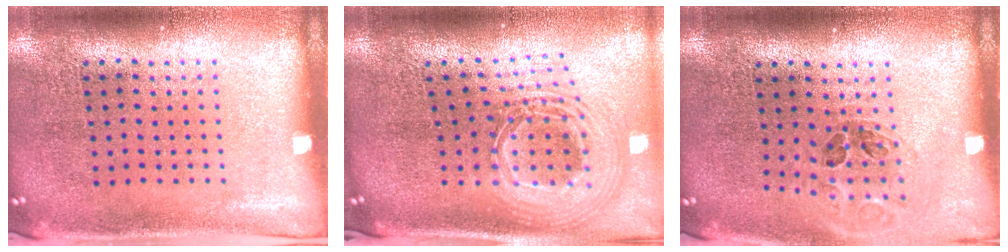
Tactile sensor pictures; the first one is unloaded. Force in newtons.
{"total": 2.7, "press": 1.9, "slide": 2.0}
{"total": 1.0, "press": 0.9, "slide": 0.1}